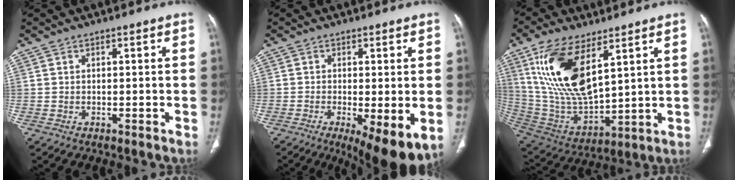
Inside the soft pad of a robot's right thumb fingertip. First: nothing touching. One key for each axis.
{"total": 10.2, "fx": -3.2, "fy": 3.0, "fz": 9.2, "tx": -0.140, "ty": -0.025, "tz": -0.046}
{"total": 19.3, "fx": 8.5, "fy": 8.5, "fz": 15.1, "tx": -0.287, "ty": -0.034, "tz": 0.179}